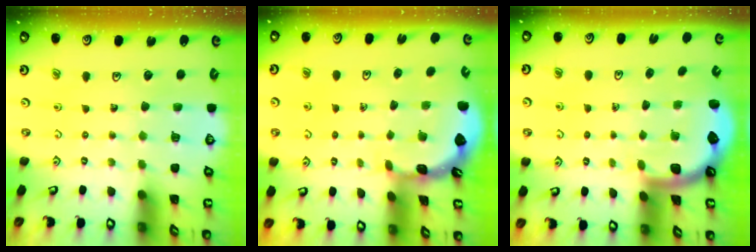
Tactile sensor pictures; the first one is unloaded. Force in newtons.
{"total": 1.8, "press": 1.8, "slide": 0.1}
{"total": 1.8, "press": 1.8, "slide": 0.3}